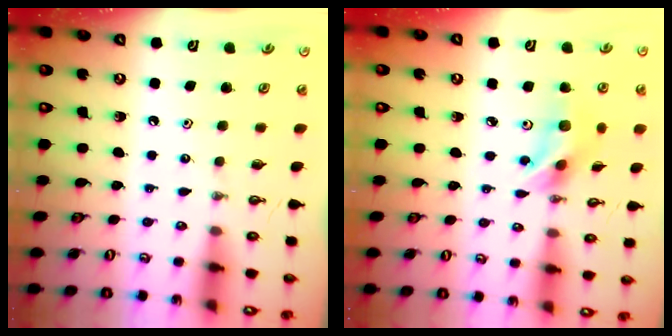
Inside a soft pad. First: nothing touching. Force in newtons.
{"total": 11.4, "press": 10.9, "slide": 3.3}